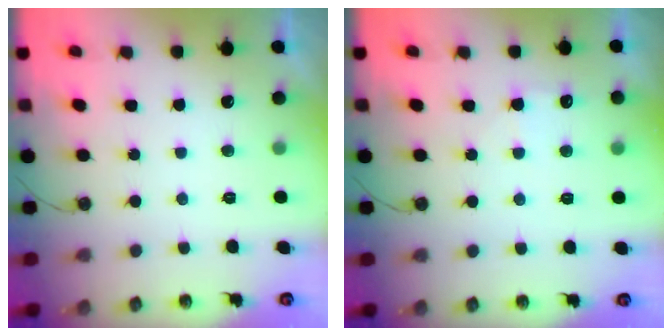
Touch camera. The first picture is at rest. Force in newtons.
{"total": 4.2, "press": 4.1, "slide": 0.5}